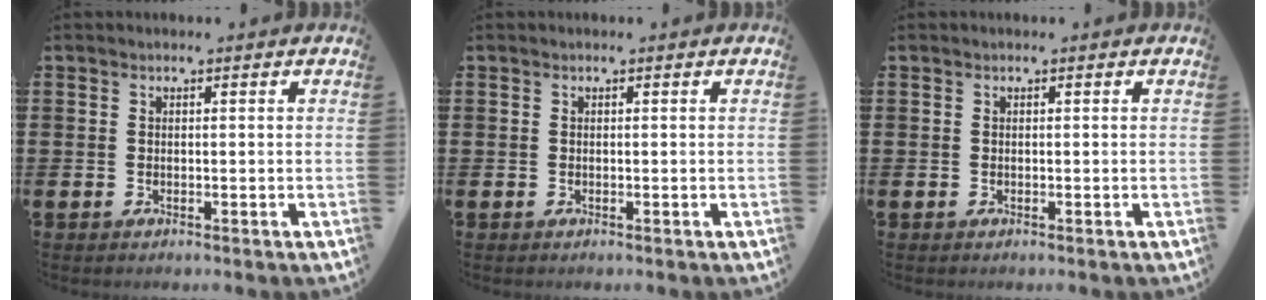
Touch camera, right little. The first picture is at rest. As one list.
[{"total": 0.0}, {"total": 0.0}]